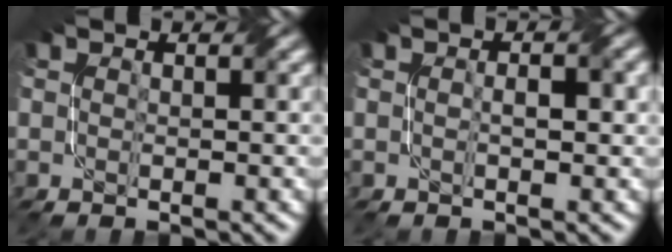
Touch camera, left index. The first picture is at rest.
{"total": 1.8, "force": [0.0, 0.5, 1.8], "torque": [-0.030, 0.003, 0.000]}